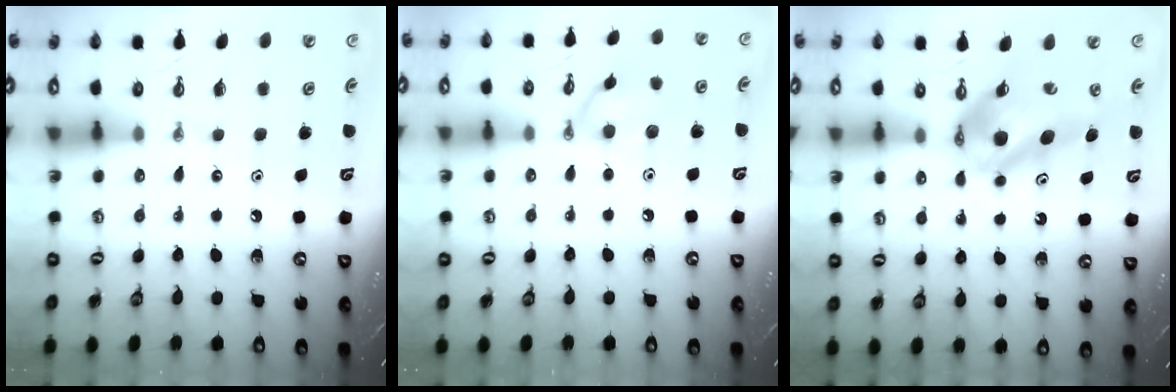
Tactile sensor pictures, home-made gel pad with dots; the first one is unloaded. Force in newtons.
{"total": 9.4, "press": 9.3, "slide": 1.5}
{"total": 10.7, "press": 10.7, "slide": 1.1}